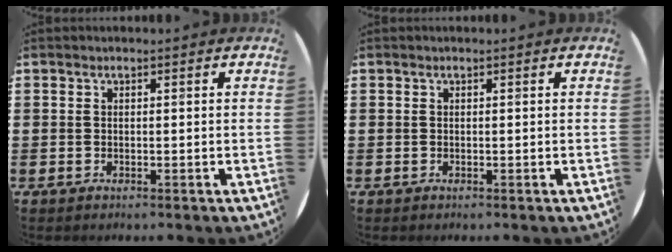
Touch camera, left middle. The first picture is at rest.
{"total": 0.0}